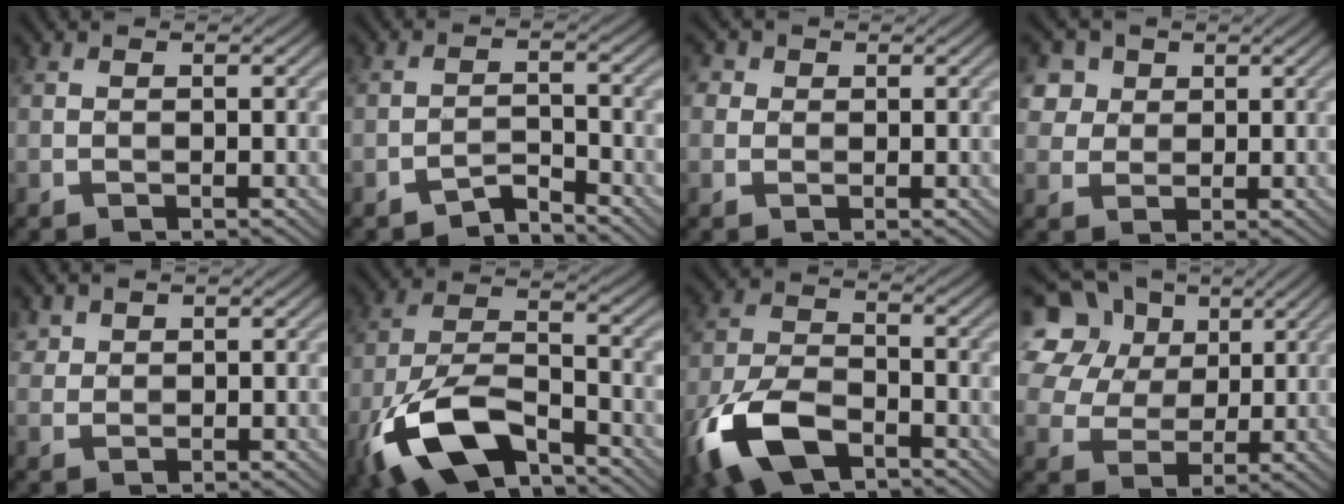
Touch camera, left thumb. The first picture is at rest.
{"total": 2.7, "force": [-2.6, 0.3, 0.6], "torque": [-0.010, 0.010, -0.055]}
{"total": 2.2, "force": [0.9, 2.0, 0.5], "torque": [-0.025, 0.005, 0.007]}
{"total": 4.9, "force": [2.6, 3.9, 1.4], "torque": [-0.062, -0.001, 0.052]}
{"total": 2.0, "force": [1.6, 1.2, 0.2], "torque": [-0.010, 0.003, 0.036]}
{"total": 13.1, "force": [-7.8, 5.5, 8.9], "torque": [-0.197, -0.010, -0.167]}
{"total": 11.3, "force": [-6.5, 5.3, 7.6], "torque": [-0.181, -0.015, -0.140]}
{"total": 18.2, "force": [9.0, 13.3, 8.7], "torque": [-0.254, 0.055, 0.197]}